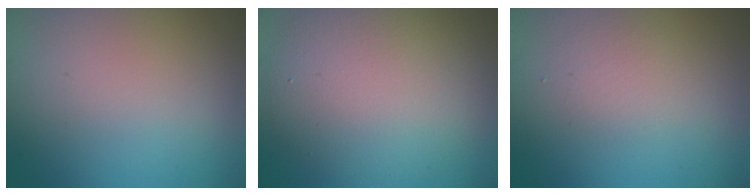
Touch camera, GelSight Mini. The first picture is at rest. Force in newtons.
{"total": 8.7, "press": 8.7, "slide": 0.6}
{"total": 1.5, "press": 1.5, "slide": 0.1}